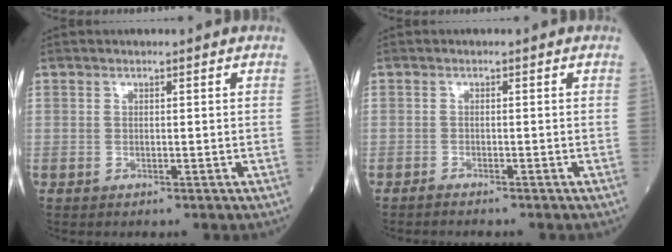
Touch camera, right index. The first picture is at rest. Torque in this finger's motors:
{"motor_torque": [0.09, -0.07, -0.03, -0.01]}